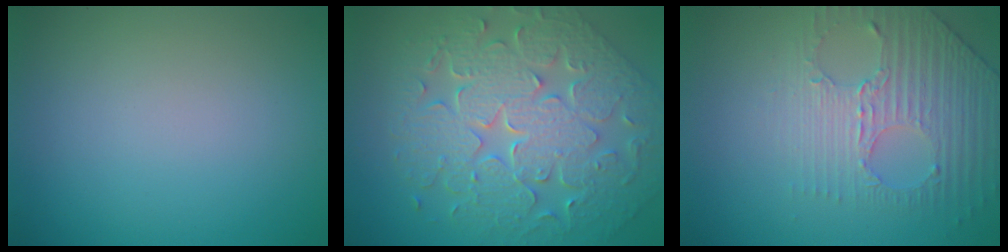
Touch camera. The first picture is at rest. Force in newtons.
{"total": 9.3, "press": 6.8, "slide": 6.2}
{"total": 4.4, "press": 3.2, "slide": 3.0}